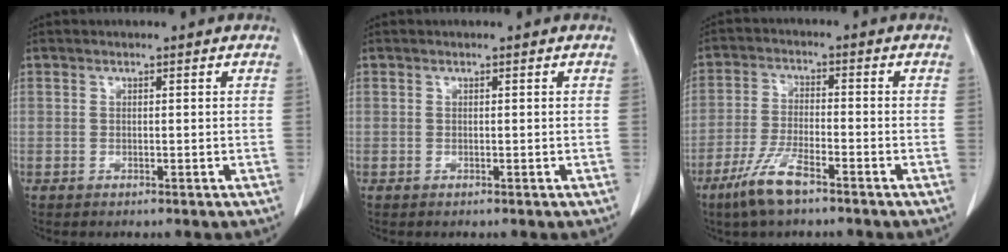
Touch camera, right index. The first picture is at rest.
{"total": 0.0}
{"total": 7.3, "force": [-5.0, 1.2, 5.2], "torque": [-0.115, -0.013, -0.095]}